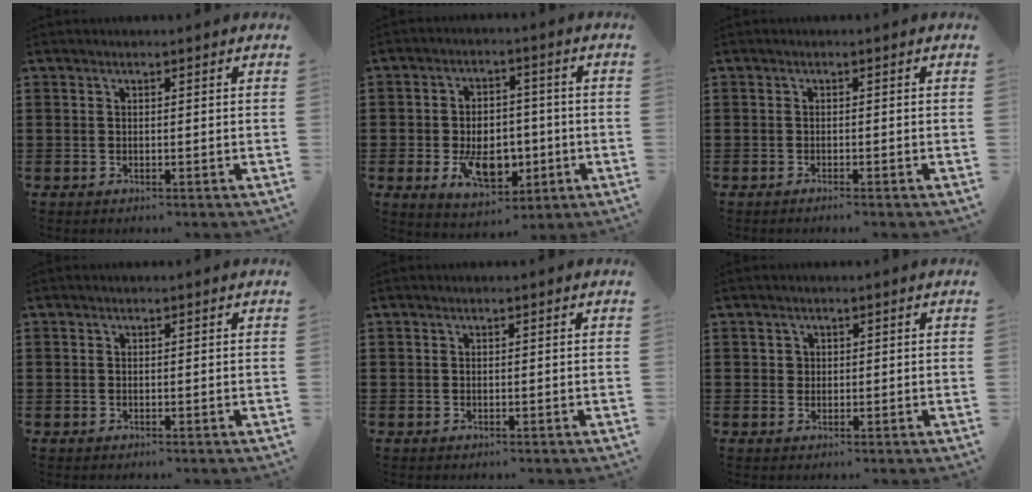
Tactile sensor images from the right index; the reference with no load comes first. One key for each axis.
{"total": 9.0, "fx": -2.2, "fy": 5.9, "fz": 6.3, "tx": -0.099, "ty": 0.007, "tz": -0.037}
{"total": 0.6, "fx": -0.6, "fy": -0.1, "fz": 0.2, "tx": -0.005, "ty": -0.003, "tz": -0.012}
{"total": 0.0}
{"total": 0.0}
{"total": 0.9, "fx": 0.4, "fy": 0.8, "fz": 0.2, "tx": -0.006, "ty": 0.004, "tz": 0.008}